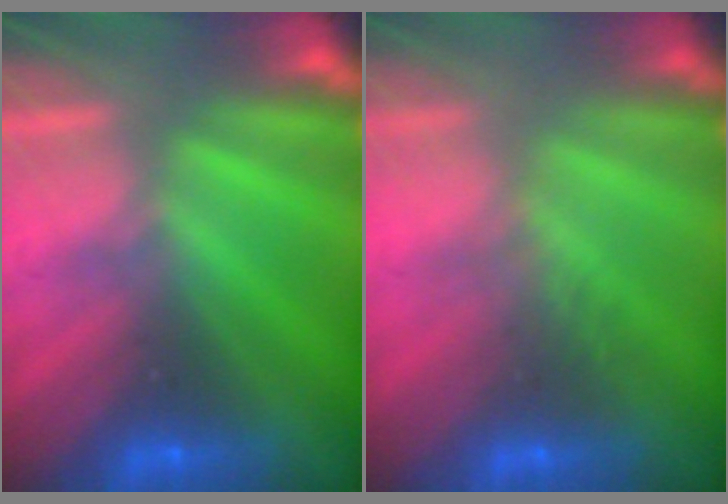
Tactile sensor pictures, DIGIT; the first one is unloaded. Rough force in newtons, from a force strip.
{"total": 1.2}